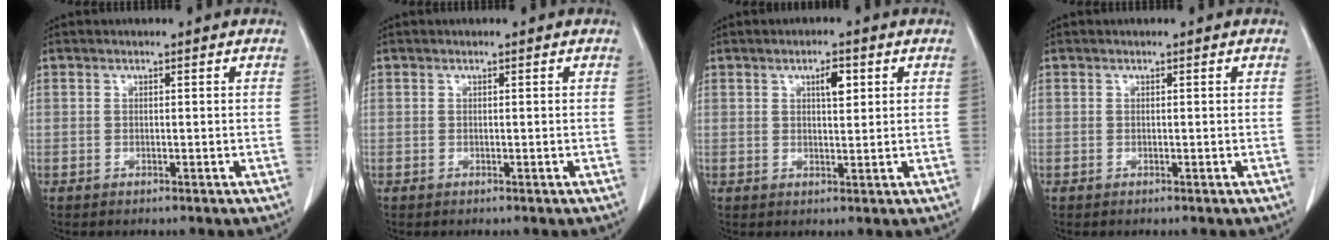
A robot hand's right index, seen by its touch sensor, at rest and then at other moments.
{"total": 0.0}
{"total": 3.1, "force": [1.3, 1.0, 2.6], "torque": [-0.043, 0.000, 0.020]}
{"total": 0.0}